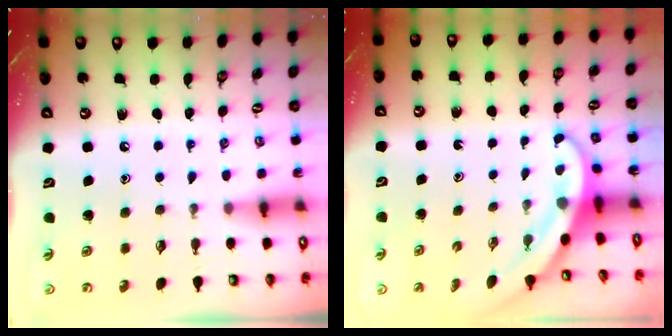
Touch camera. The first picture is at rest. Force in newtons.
{"total": 3.1, "press": 3.1, "slide": 0.1}